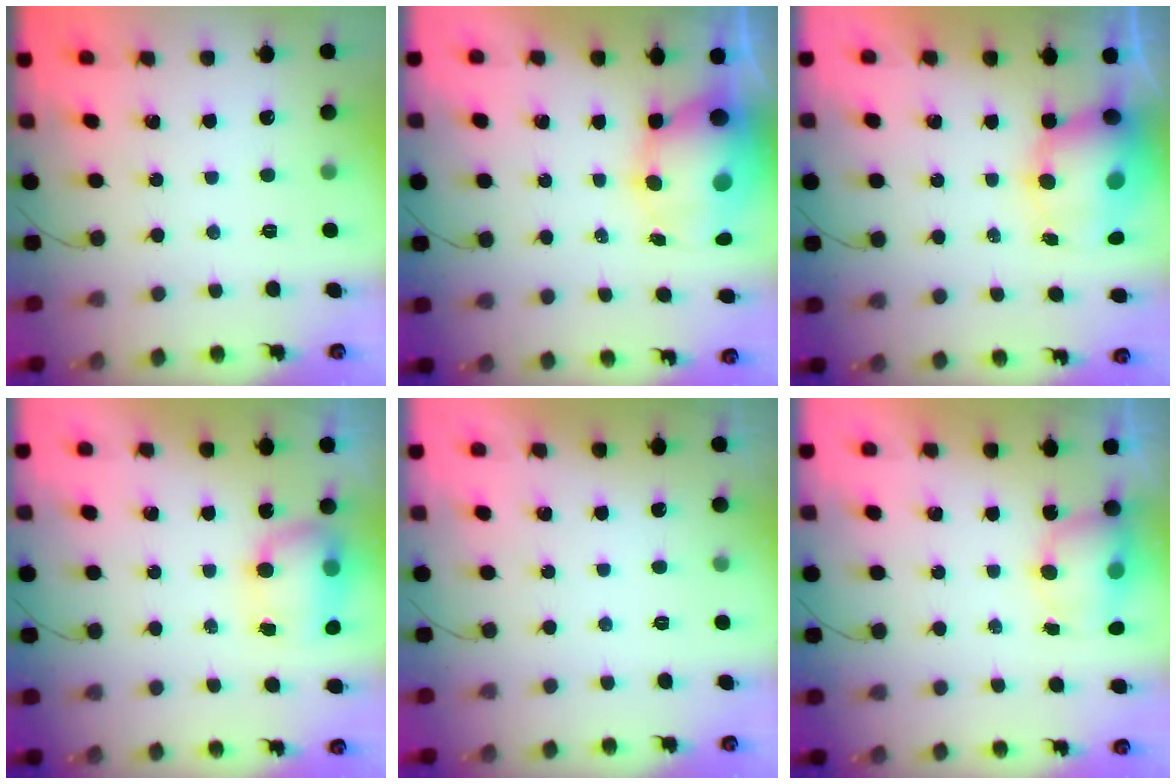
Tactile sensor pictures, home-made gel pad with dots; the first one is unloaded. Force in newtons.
{"total": 9.5, "press": 9.2, "slide": 2.3}
{"total": 10.0, "press": 9.6, "slide": 2.7}
{"total": 8.0, "press": 7.6, "slide": 2.6}
{"total": 0.0}
{"total": 6.9, "press": 6.9, "slide": 0.5}